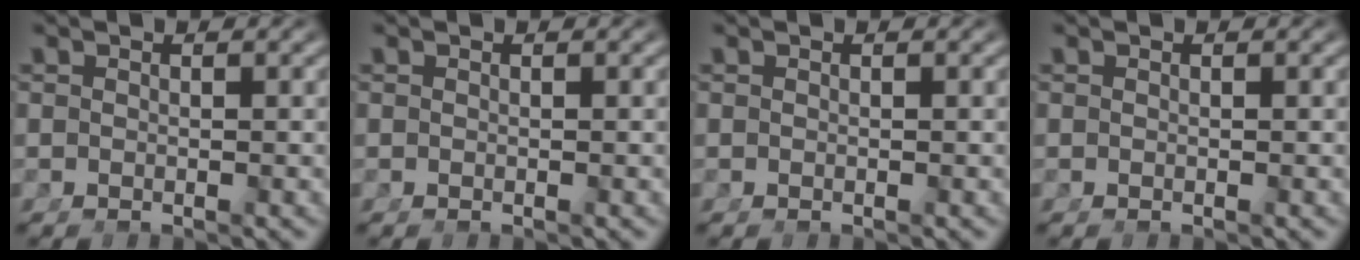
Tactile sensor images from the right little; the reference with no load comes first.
{"total": 0.0}
{"total": 0.0}
{"total": 0.0}